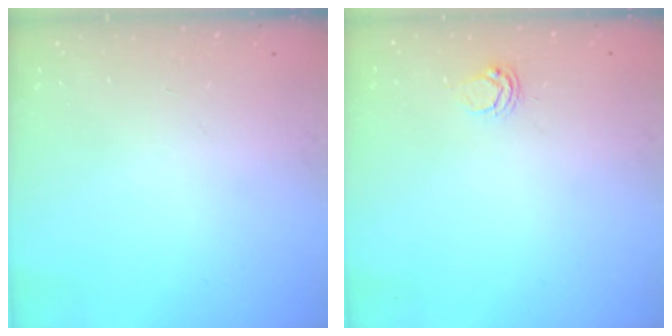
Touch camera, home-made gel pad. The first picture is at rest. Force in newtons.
{"total": 5.5, "press": 5.5, "slide": 0.6}